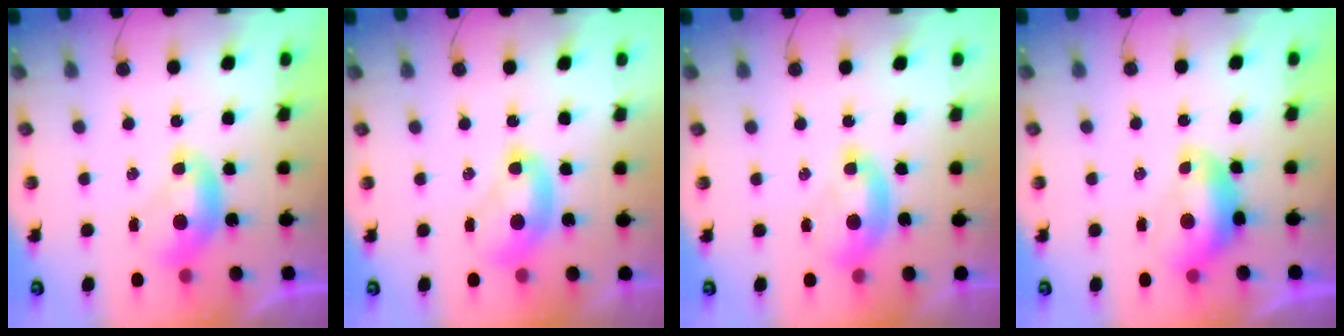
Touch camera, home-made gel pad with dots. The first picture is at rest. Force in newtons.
{"total": 2.0, "press": 2.0, "slide": 0.2}
{"total": 1.6, "press": 1.5, "slide": 0.6}
{"total": 1.1, "press": 1.0, "slide": 0.4}